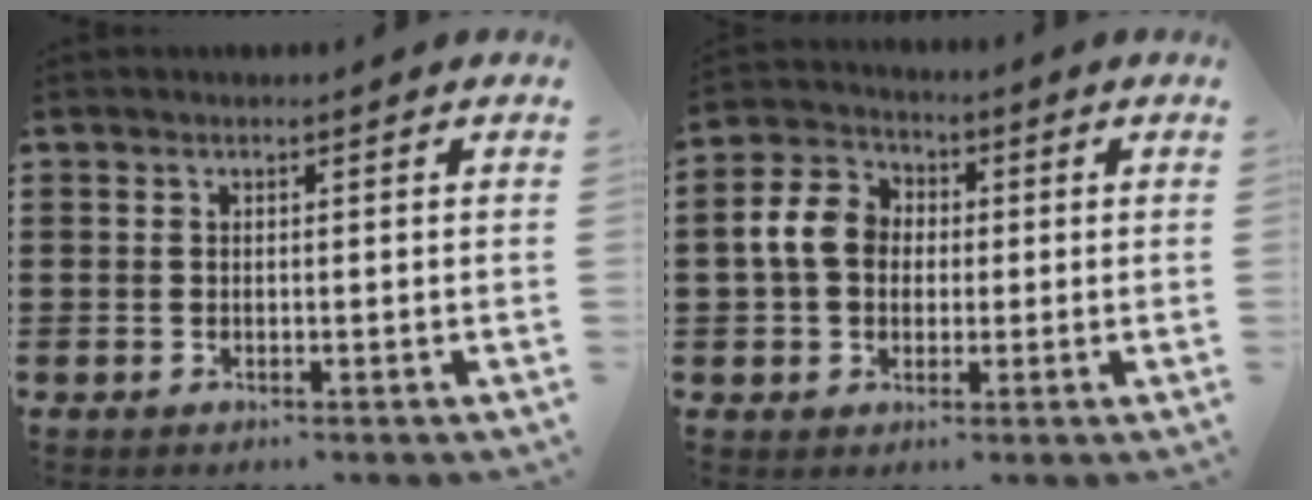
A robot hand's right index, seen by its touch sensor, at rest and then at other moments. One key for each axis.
{"total": 7.1, "fx": 0.1, "fy": 5.8, "fz": 4.0, "tx": -0.111, "ty": 0.012, "tz": -0.004}